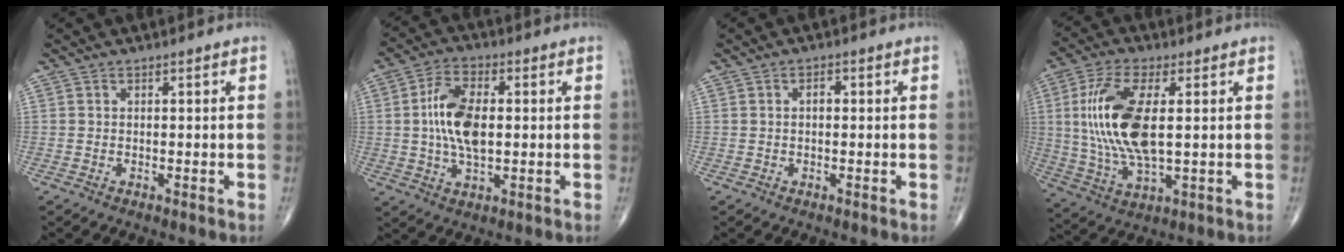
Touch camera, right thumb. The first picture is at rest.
{"total": 10.7, "force": [0.6, 5.4, 9.2], "torque": [-0.178, 0.004, 0.011]}
{"total": 1.4, "force": [0.1, 0.8, 1.1], "torque": [-0.015, 0.005, -0.001]}
{"total": 16.0, "force": [1.9, 6.5, 14.5], "torque": [-0.308, -0.007, 0.041]}